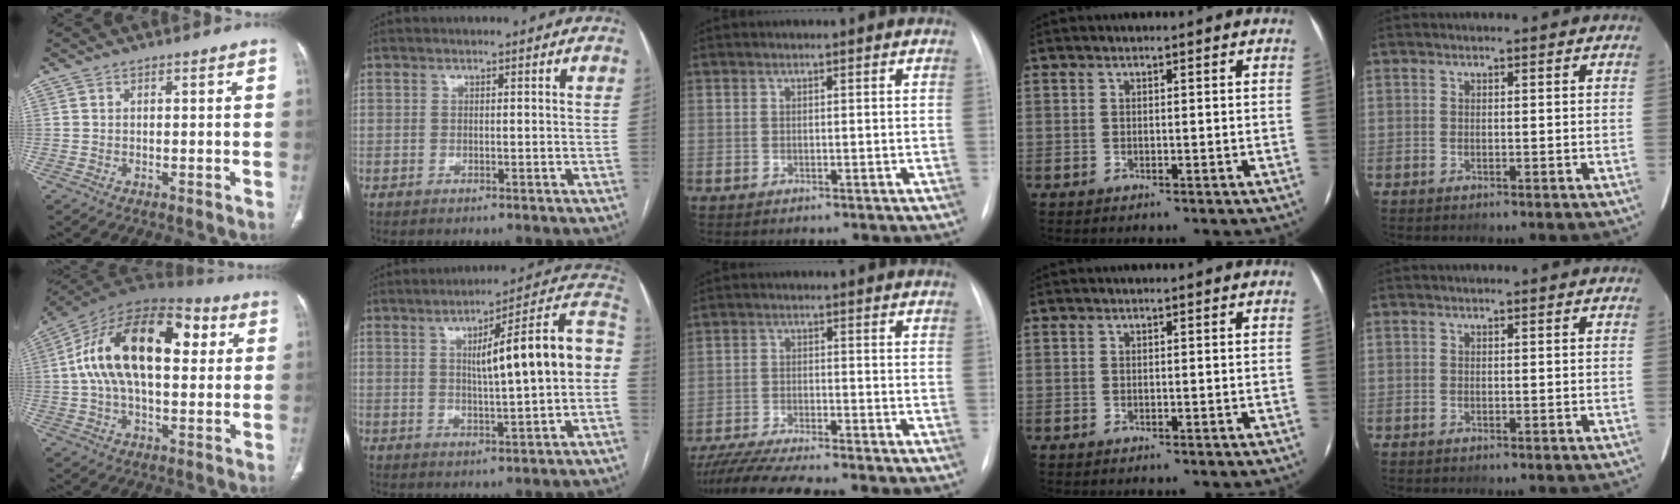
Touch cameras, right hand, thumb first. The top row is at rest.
{"thumb": {"total": 23.8, "force": [4.6, 12.7, 19.6], "torque": [-0.331, 0.034, 0.066]}, "index": {"total": 15.0, "force": [0.8, 1.4, 14.9], "torque": [-0.205, 0.039, 0.012]}, "middle": {"total": 10.0, "force": [-8.7, -0.2, 4.9], "torque": [-0.081, -0.023, -0.141]}}